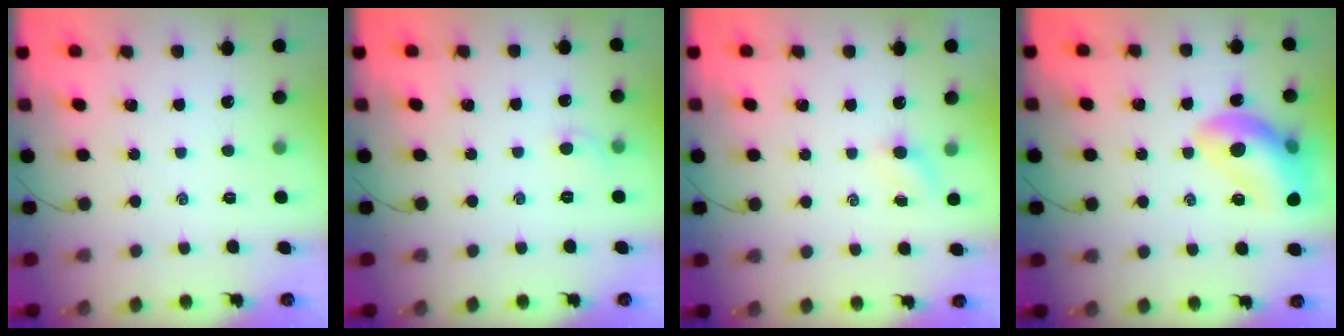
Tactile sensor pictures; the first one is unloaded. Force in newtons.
{"total": 4.0, "press": 3.8, "slide": 1.3}
{"total": 3.5, "press": 3.5, "slide": 0.8}
{"total": 16.6, "press": 16.4, "slide": 2.3}